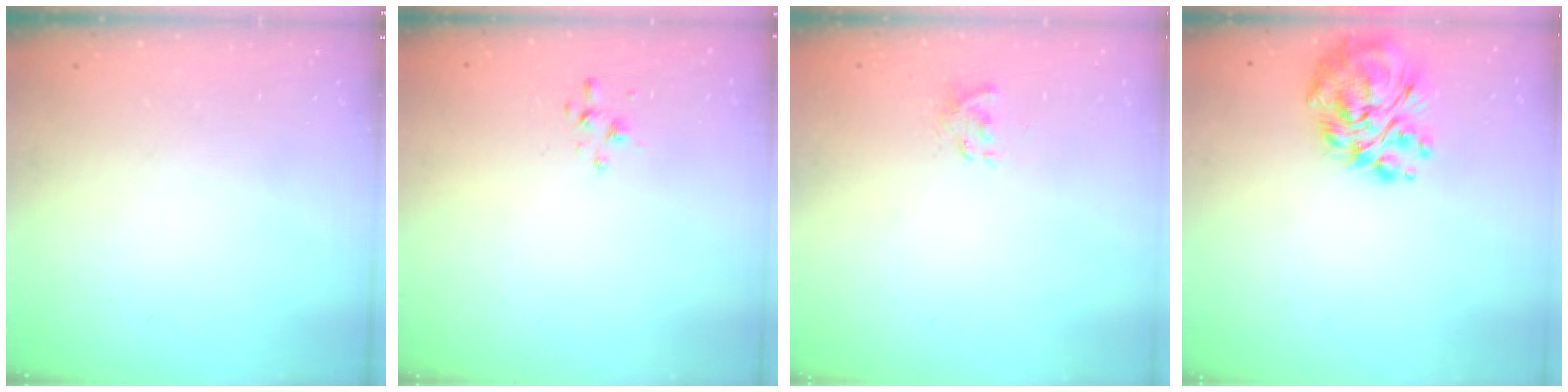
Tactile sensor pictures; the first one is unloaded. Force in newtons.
{"total": 2.0, "press": 1.9, "slide": 0.6}
{"total": 1.3, "press": 1.3, "slide": 0.3}
{"total": 13.3, "press": 12.6, "slide": 4.2}